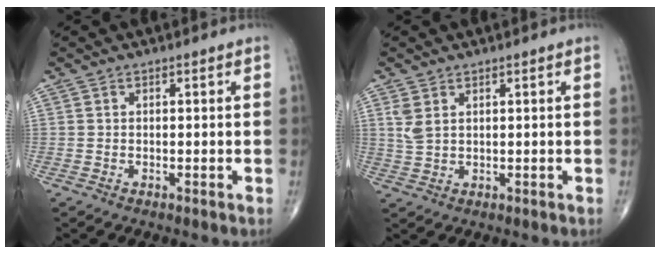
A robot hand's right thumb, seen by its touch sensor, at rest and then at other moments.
{"total": 2.9, "force": [1.4, 1.5, 2.0], "torque": [-0.046, 0.002, 0.038]}